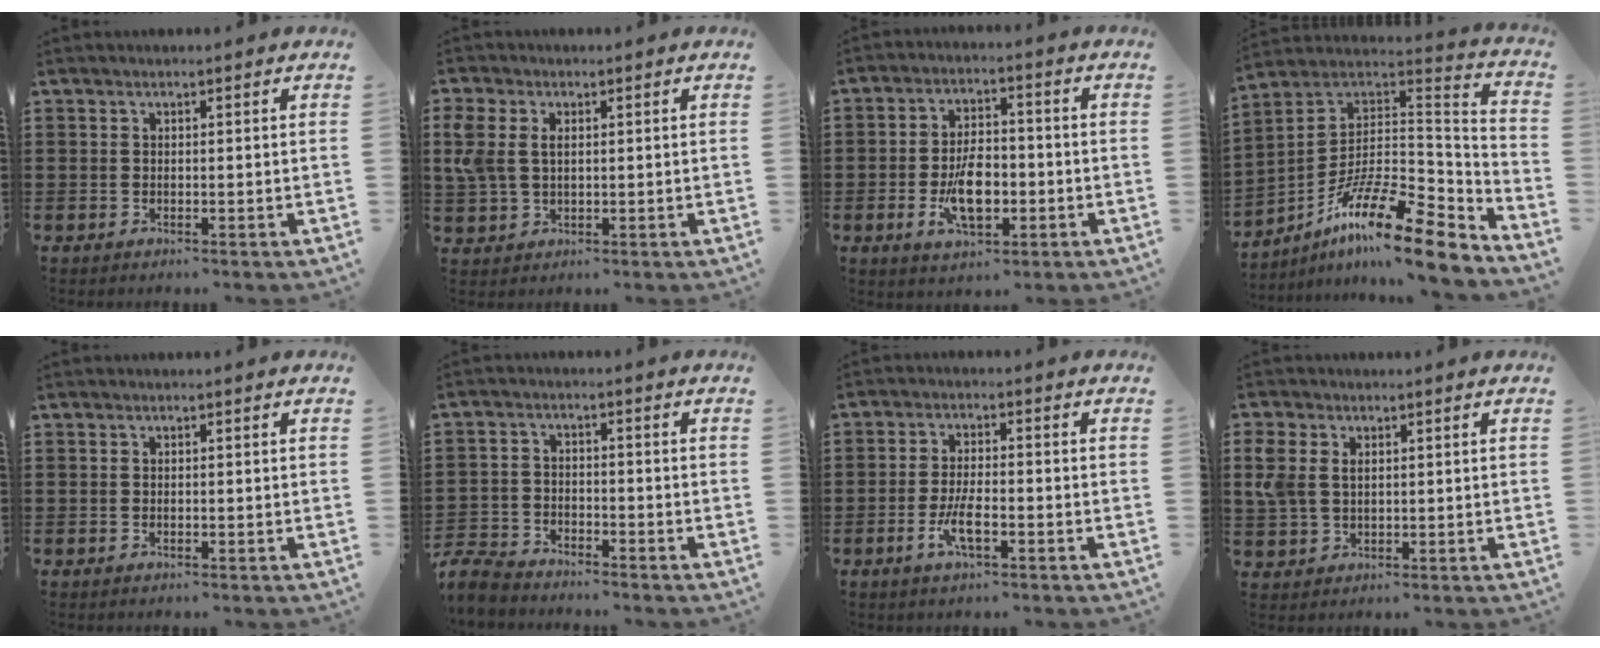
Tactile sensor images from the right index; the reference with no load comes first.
{"total": 4.6, "force": [1.3, 2.9, 3.3], "torque": [-0.094, 0.003, 0.016]}
{"total": 8.2, "force": [-2.2, 4.0, 6.8], "torque": [-0.131, -0.001, -0.043]}
{"total": 16.2, "force": [-11.1, 3.6, 11.2], "torque": [-0.193, 0.024, -0.199]}
{"total": 0.0}
{"total": 4.6, "force": [-4.5, 0.9, 0.5], "torque": [-0.032, -0.002, -0.096]}
{"total": 4.7, "force": [-2.1, 1.3, 4.0], "torque": [-0.087, -0.005, -0.042]}
{"total": 4.0, "force": [1.4, 2.7, 2.5], "torque": [-0.073, 0.005, 0.019]}